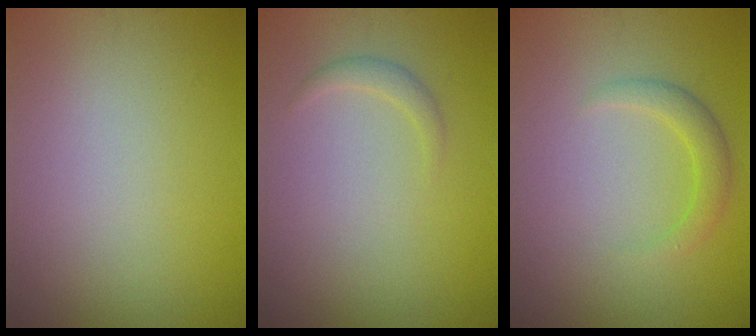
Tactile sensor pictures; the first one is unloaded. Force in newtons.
{"total": 1.2, "press": 1.2, "slide": 0.0}
{"total": 2.0, "press": 2.0, "slide": 0.1}